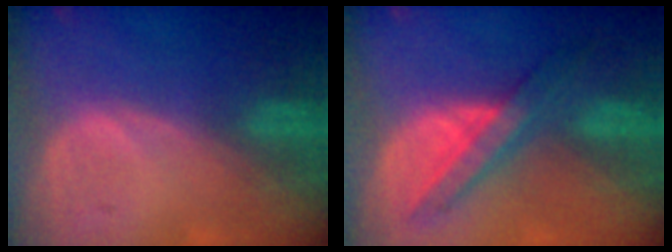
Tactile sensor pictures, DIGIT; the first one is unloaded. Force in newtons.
{"total": 6.2, "press": 6.1, "slide": 0.5}